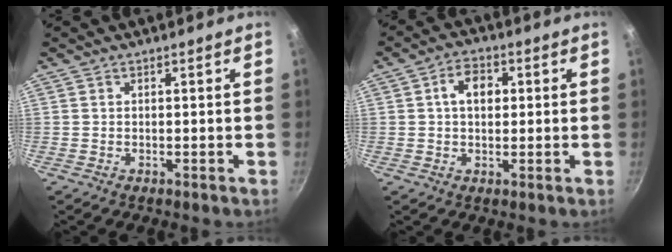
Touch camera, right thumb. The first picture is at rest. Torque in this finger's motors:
{"motor_torque": [0.03, 1.82, 0.76, -0.14, 0.05]}